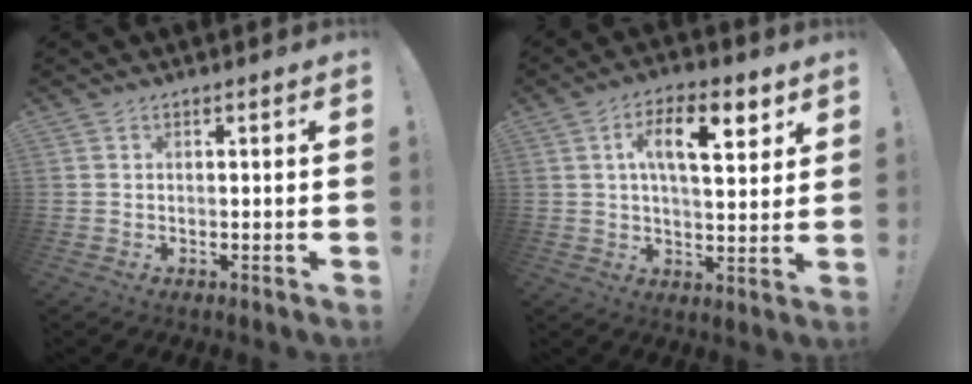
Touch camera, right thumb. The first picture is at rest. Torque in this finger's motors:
{"motor_torque": [0.19, 0.21, 0.10, 0.09, 0.27]}